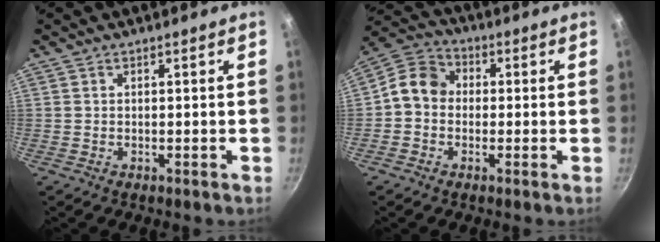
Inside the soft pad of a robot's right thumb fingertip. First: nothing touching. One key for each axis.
{"total": 8.0, "fx": -0.4, "fy": 6.9, "fz": 4.1, "tx": -0.049, "ty": 0.025, "tz": -0.034}